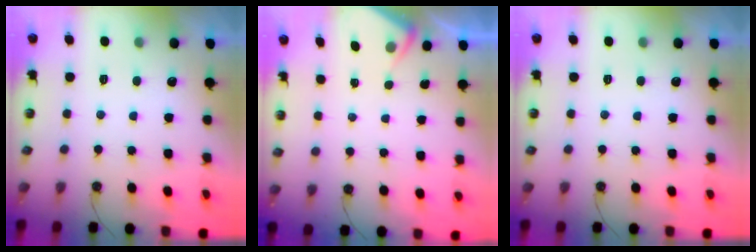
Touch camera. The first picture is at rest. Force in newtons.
{"total": 2.8, "press": 2.8, "slide": 0.5}
{"total": 0.0}